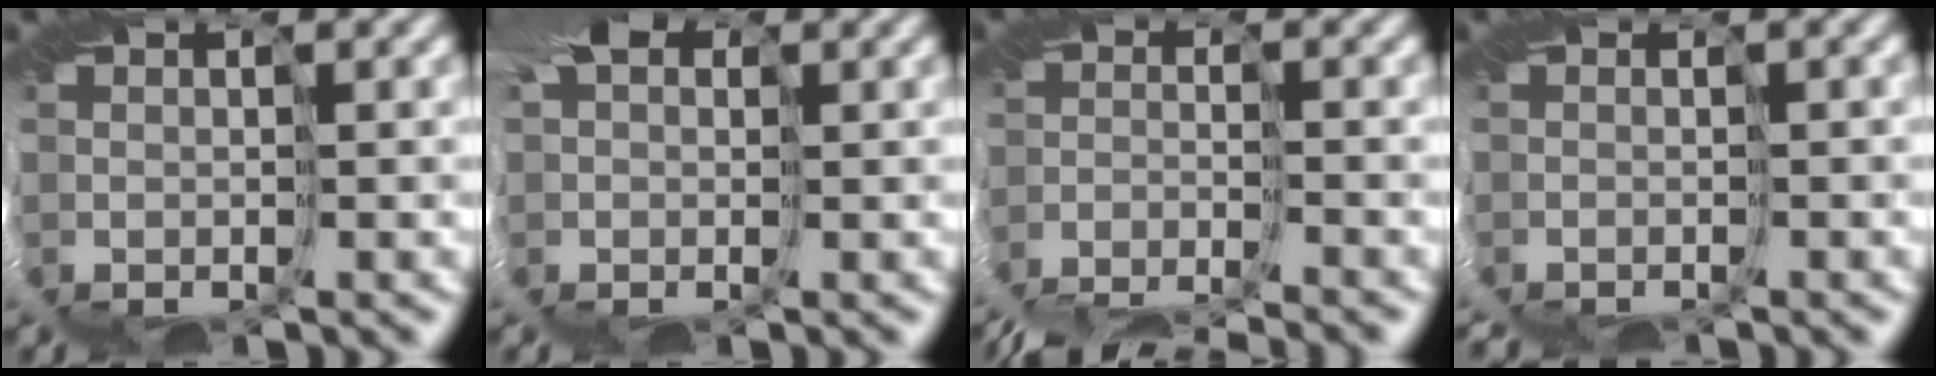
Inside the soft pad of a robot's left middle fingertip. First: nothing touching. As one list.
[{"total": 4.0, "force": [1.5, 3.0, 2.2], "torque": [-0.076, 0.010, 0.029]}, {"total": 9.8, "force": [-9.8, 0.2, 0.8], "torque": [-0.032, -0.035, -0.139]}, {"total": 3.4, "force": [-3.0, -1.3, -0.9], "torque": [0.003, -0.020, -0.030]}]